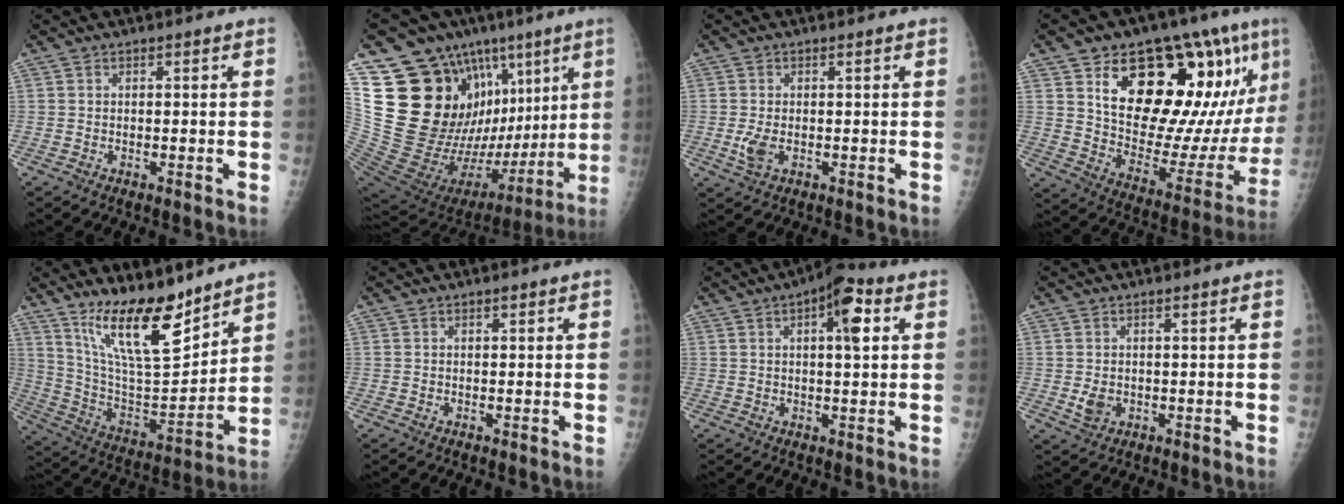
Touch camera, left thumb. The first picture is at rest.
{"total": 32.3, "force": [9.3, 18.7, 24.6], "torque": [-0.364, 0.000, 0.182]}
{"total": 3.0, "force": [-0.4, 1.6, 2.5], "torque": [-0.060, -0.006, -0.009]}
{"total": 29.0, "force": [12.0, 11.6, 23.6], "torque": [-0.304, -0.026, 0.199]}
{"total": 17.6, "force": [12.9, 4.9, 10.8], "torque": [-0.151, -0.086, 0.241]}
{"total": 0.0}
{"total": 7.9, "force": [2.7, 2.7, 6.9], "torque": [-0.088, 0.007, 0.032]}
{"total": 2.5, "force": [-0.3, 1.9, 1.6], "torque": [-0.024, -0.004, 0.000]}